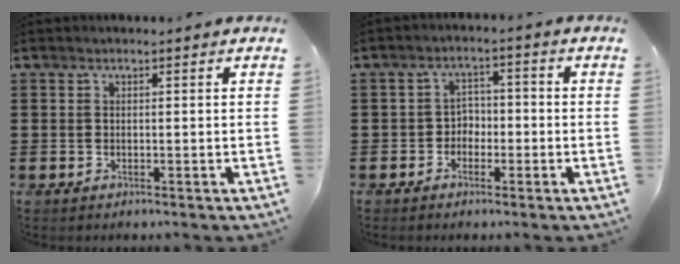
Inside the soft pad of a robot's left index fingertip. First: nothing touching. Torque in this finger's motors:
{"motor_torque": [-0.05, 0.03, 0.09, 0.00]}